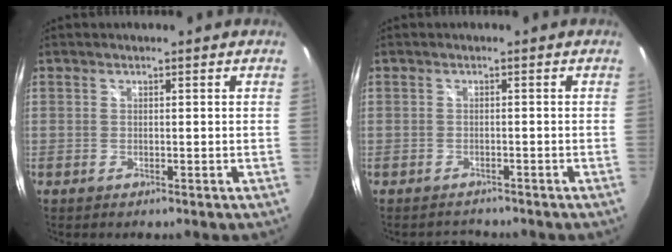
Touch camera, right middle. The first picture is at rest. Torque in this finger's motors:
{"motor_torque": [-0.77, 0.20, -0.10, -0.06]}